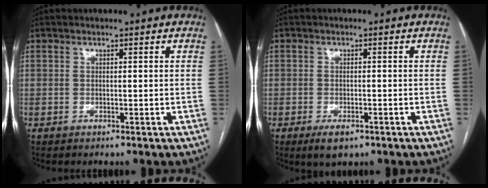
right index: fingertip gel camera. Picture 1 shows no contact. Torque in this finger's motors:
{"motor_torque": [-0.18, 0.14, -0.18, -0.08]}